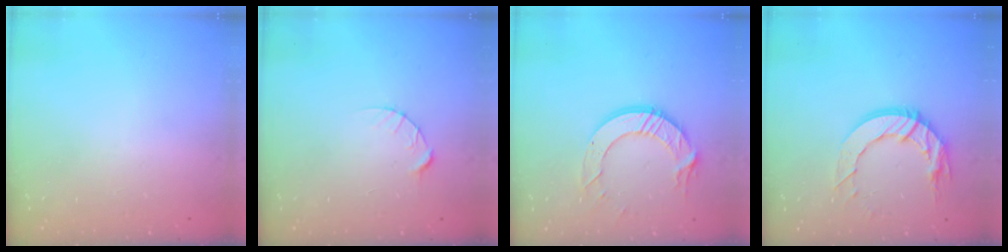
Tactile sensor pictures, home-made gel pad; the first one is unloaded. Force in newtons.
{"total": 4.7, "press": 4.7, "slide": 0.6}
{"total": 11.1, "press": 11.0, "slide": 1.1}
{"total": 12.1, "press": 12.1, "slide": 0.8}